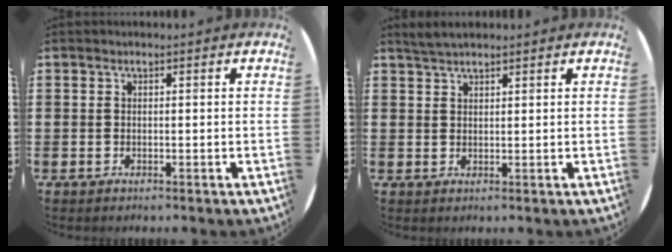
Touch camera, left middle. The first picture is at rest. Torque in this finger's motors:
{"motor_torque": [0.21, -0.19, 0.03, 0.02]}